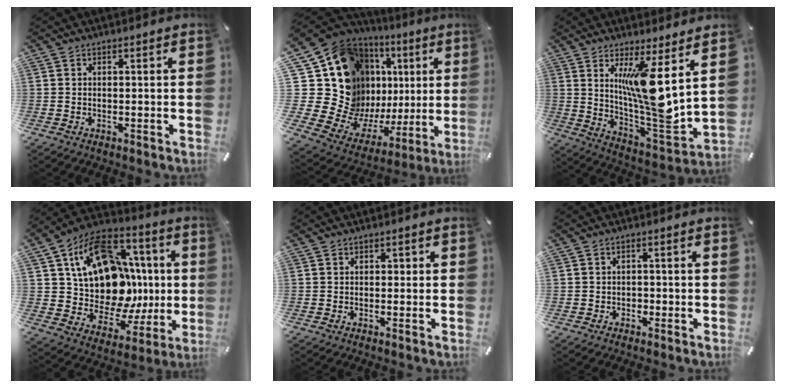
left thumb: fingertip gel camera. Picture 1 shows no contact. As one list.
[{"total": 24.3, "force": [5.6, 18.2, 15.1], "torque": [-0.253, -0.096, 0.144]}, {"total": 15.7, "force": [5.9, 3.4, 14.1], "torque": [-0.261, -0.062, 0.088]}, {"total": 21.0, "force": [4.1, 15.6, 13.5], "torque": [-0.218, -0.035, 0.088]}, {"total": 0.8, "force": [0.2, 0.7, 0.1], "torque": [0.006, 0.002, 0.000]}, {"total": 1.3, "force": [-0.5, 1.1, 0.3], "torque": [-0.006, 0.005, -0.012]}]